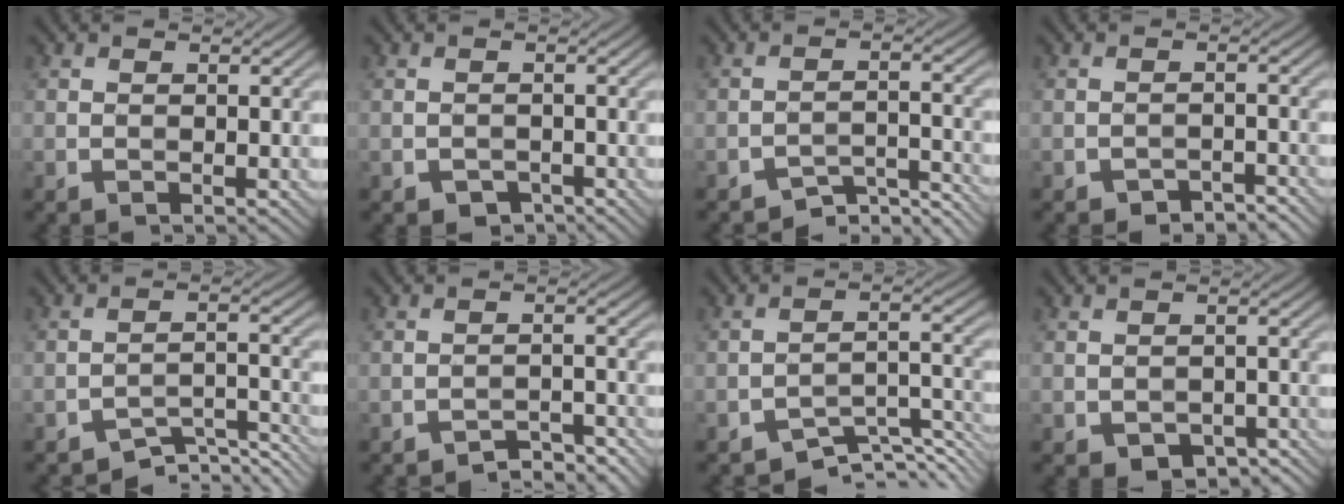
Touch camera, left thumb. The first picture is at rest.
{"total": 1.5, "force": [-1.1, 1.0, 0.4], "torque": [-0.002, 0.000, -0.017]}
{"total": 5.1, "force": [-4.7, 0.9, 1.7], "torque": [-0.028, 0.003, -0.073]}
{"total": 2.0, "force": [-1.8, 0.6, 0.6], "torque": [-0.003, 0.008, -0.026]}
{"total": 5.4, "force": [-4.7, 1.2, 2.2], "torque": [-0.034, 0.000, -0.072]}
{"total": 3.2, "force": [-2.9, 0.6, 1.0], "torque": [-0.011, 0.010, -0.046]}
{"total": 5.5, "force": [-4.8, 1.2, 2.4], "torque": [-0.034, 0.001, -0.078]}
{"total": 3.5, "force": [-2.1, 2.1, 1.7], "torque": [-0.025, -0.005, -0.024]}